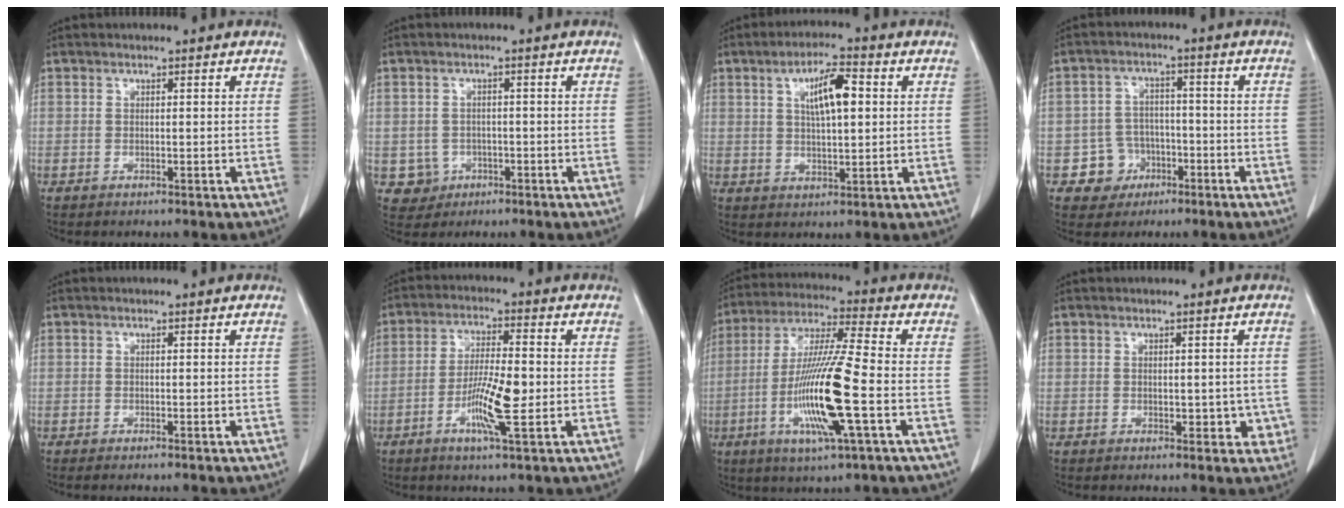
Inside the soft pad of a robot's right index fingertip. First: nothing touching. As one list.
[{"total": 3.8, "force": [-1.0, 3.7, 0.1], "torque": [0.002, 0.009, -0.008]}, {"total": 7.4, "force": [2.0, 1.7, 7.0], "torque": [-0.120, 0.009, 0.036]}, {"total": 5.5, "force": [-2.3, 5.0, 0.4], "torque": [0.000, 0.015, -0.031]}, {"total": 3.9, "force": [-3.1, -0.1, 2.3], "torque": [-0.042, -0.009, -0.058]}, {"total": 8.6, "force": [-2.2, 0.9, 8.3], "torque": [-0.154, -0.007, -0.043]}, {"total": 15.4, "force": [-4.0, 0.3, 14.9], "torque": [-0.301, -0.016, -0.080]}, {"total": 3.2, "force": [-0.3, 2.1, 2.3], "torque": [-0.015, 0.003, 0.001]}]